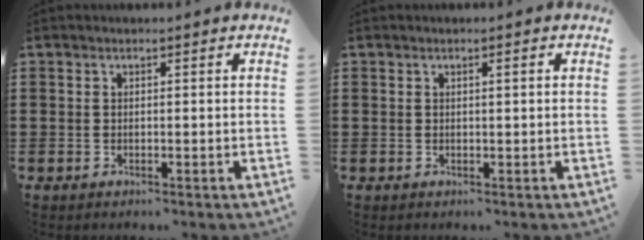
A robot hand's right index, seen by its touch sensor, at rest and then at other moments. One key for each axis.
{"total": 0.8, "fx": 0.2, "fy": 0.1, "fz": 0.7, "tx": -0.013, "ty": 0.000, "tz": 0.004}